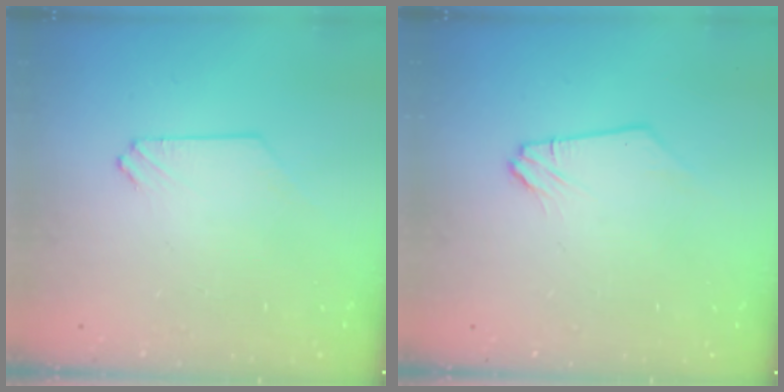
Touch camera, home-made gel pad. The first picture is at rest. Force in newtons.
{"total": 0.0}